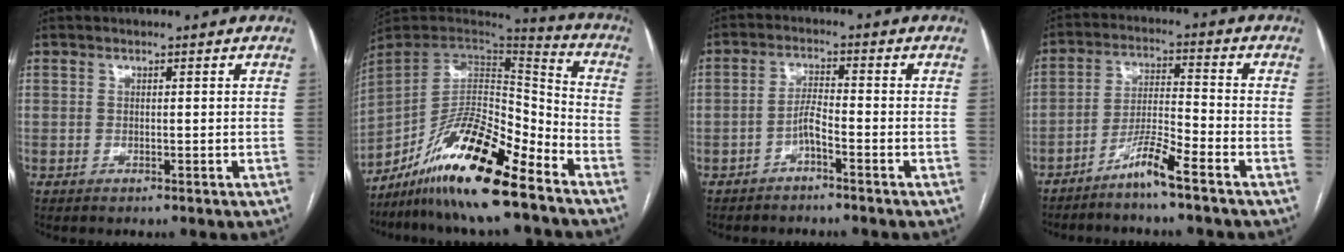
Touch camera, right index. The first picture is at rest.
{"total": 18.3, "force": [-12.8, 2.8, 12.8], "torque": [-0.243, -0.004, -0.228]}
{"total": 2.8, "force": [-1.8, 0.6, 2.1], "torque": [-0.039, 0.006, -0.034]}
{"total": 6.4, "force": [-4.8, -0.6, 4.2], "torque": [-0.081, -0.008, -0.098]}